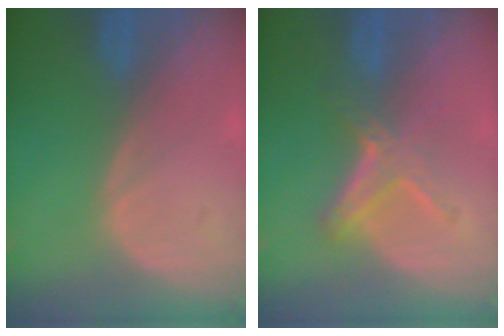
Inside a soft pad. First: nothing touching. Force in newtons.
{"total": 4.8, "press": 4.7, "slide": 1.2}